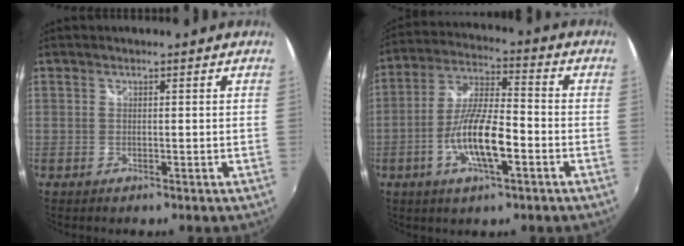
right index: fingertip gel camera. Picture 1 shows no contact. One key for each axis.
{"total": 12.1, "fx": -4.3, "fy": 3.1, "fz": 10.9, "tx": -0.221, "ty": -0.002, "tz": -0.080}